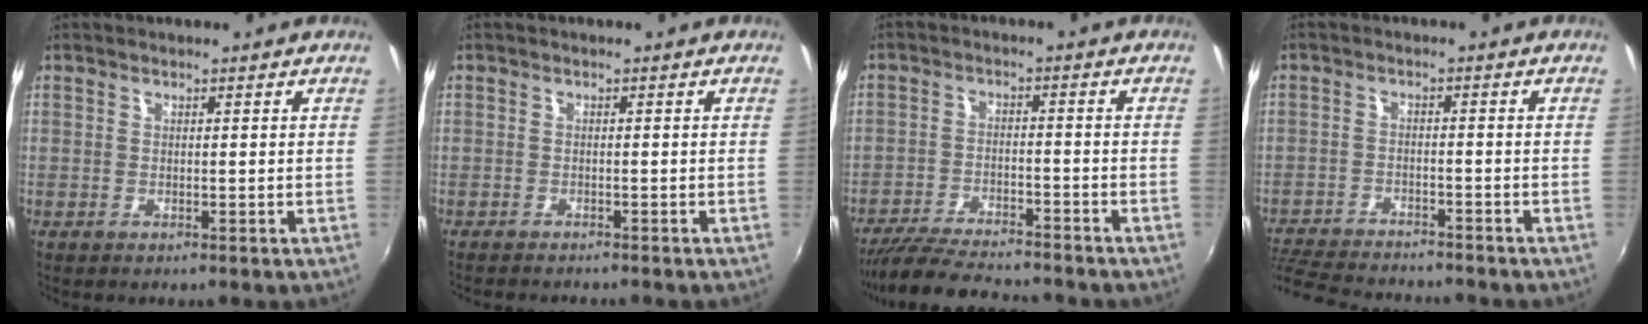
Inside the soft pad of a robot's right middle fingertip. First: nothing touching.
{"total": 3.3, "force": [-3.1, 0.4, 1.2], "torque": [-0.028, -0.016, -0.050]}
{"total": 13.7, "force": [-12.2, 2.4, 5.7], "torque": [-0.132, -0.017, -0.200]}
{"total": 13.4, "force": [-12.1, 2.8, 5.1], "torque": [-0.127, -0.019, -0.195]}